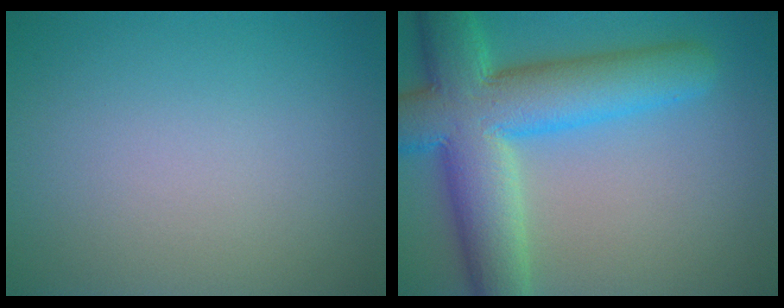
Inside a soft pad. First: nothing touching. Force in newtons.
{"total": 11.2, "press": 11.2, "slide": 0.4}